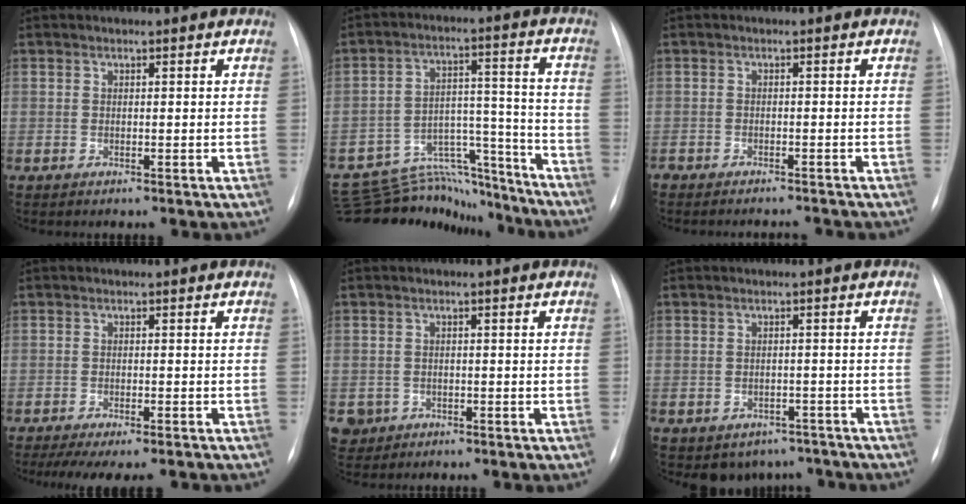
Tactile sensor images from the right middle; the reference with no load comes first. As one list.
[{"total": 17.8, "force": [-16.8, 5.7, 2.2], "torque": [-0.038, 0.060, -0.241]}, {"total": 5.3, "force": [-5.1, 1.0, 0.9], "torque": [-0.005, -0.004, -0.069]}, {"total": 10.3, "force": [-8.7, 2.2, 5.1], "torque": [-0.069, -0.005, -0.114]}, {"total": 3.4, "force": [-1.5, 3.0, 0.3], "torque": [-0.003, 0.006, -0.022]}, {"total": 5.5, "force": [-4.3, 3.4, 0.8], "torque": [0.004, 0.018, -0.053]}]